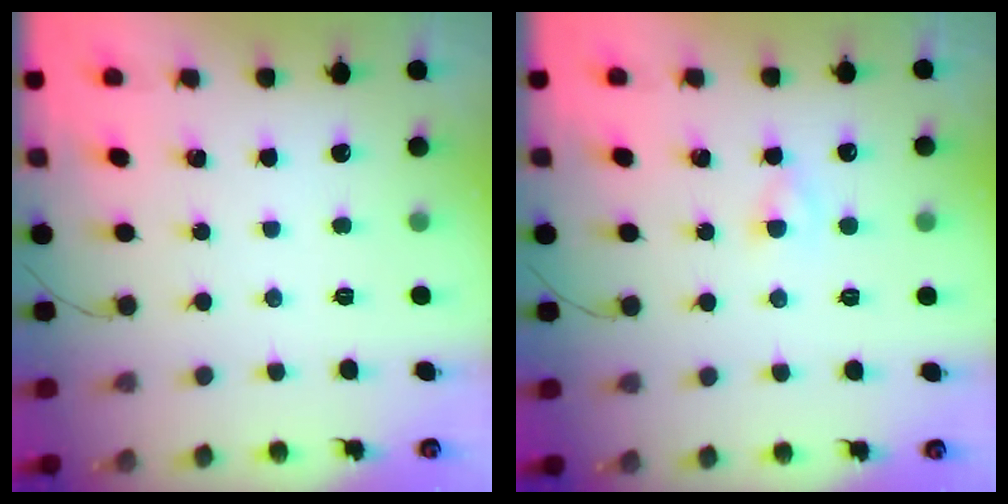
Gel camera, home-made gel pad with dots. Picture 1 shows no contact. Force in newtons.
{"total": 1.9, "press": 1.6, "slide": 0.9}